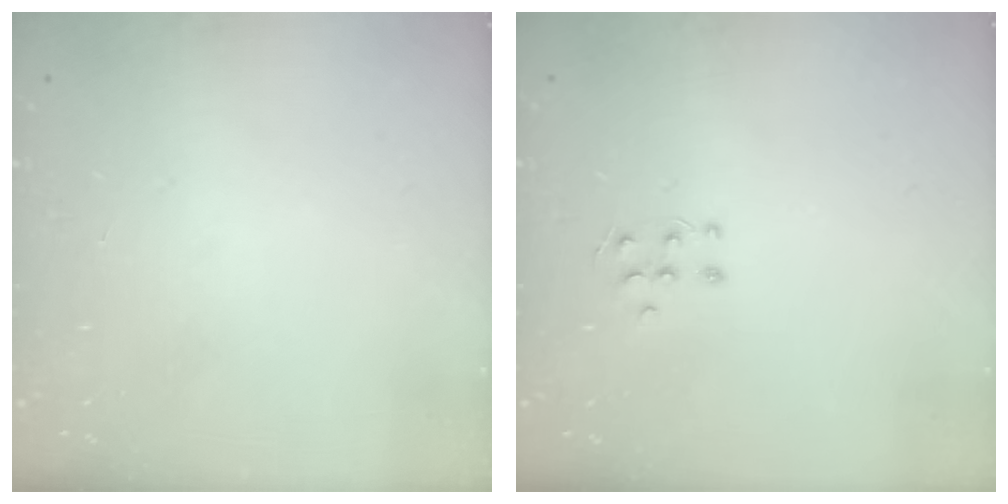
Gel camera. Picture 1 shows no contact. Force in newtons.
{"total": 4.8, "press": 4.7, "slide": 0.8}